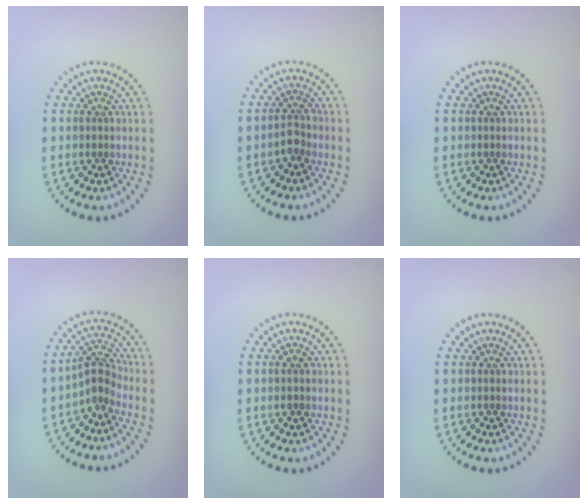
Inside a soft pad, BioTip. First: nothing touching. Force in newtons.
{"total": 1.5, "press": 1.2, "slide": 1.0}
{"total": 0.0}
{"total": 2.5, "press": 1.8, "slide": 1.7}
{"total": 0.9, "press": 0.8, "slide": 0.3}
{"total": 0.0}